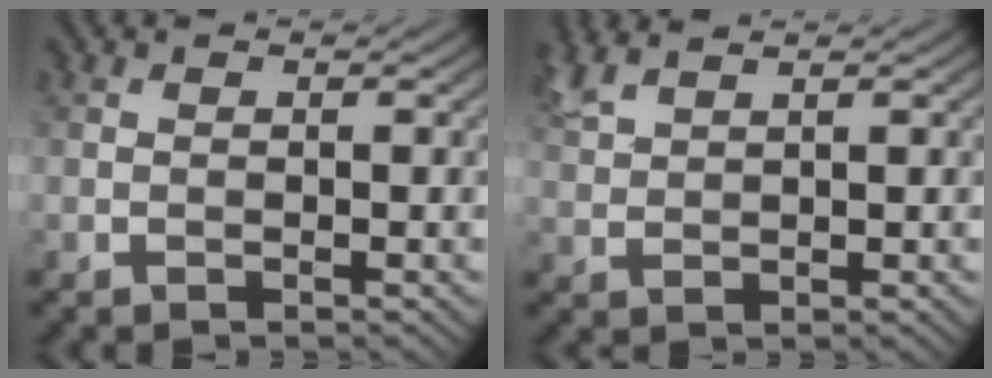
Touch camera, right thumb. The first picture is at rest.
{"total": 3.3, "force": [2.7, 0.5, 1.7], "torque": [-0.051, 0.014, 0.065]}